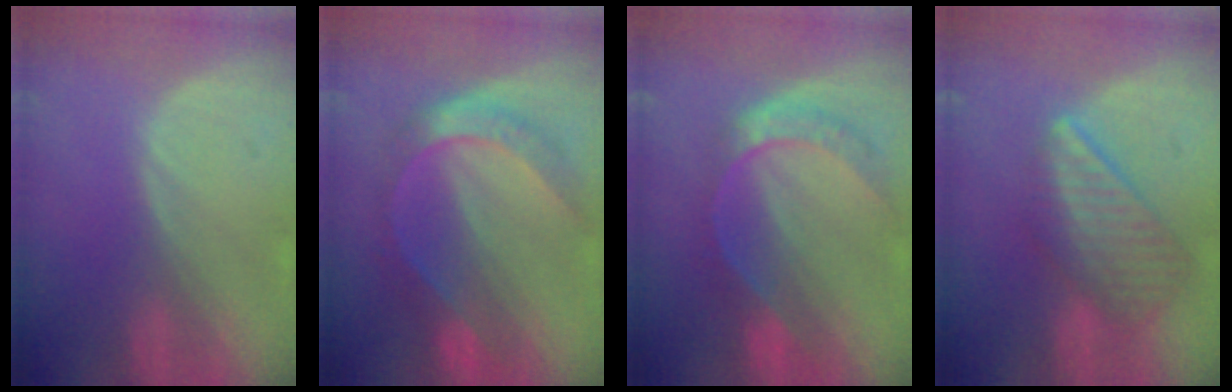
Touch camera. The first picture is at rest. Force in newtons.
{"total": 7.4, "press": 7.3, "slide": 0.6}
{"total": 7.7, "press": 6.4, "slide": 4.2}
{"total": 8.5, "press": 7.5, "slide": 4.2}